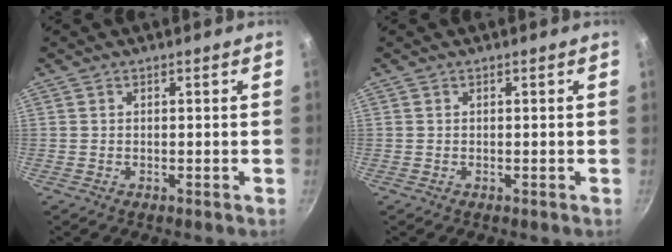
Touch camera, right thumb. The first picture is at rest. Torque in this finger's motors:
{"motor_torque": [0.00, 0.00, 0.00, 0.00, 0.00]}